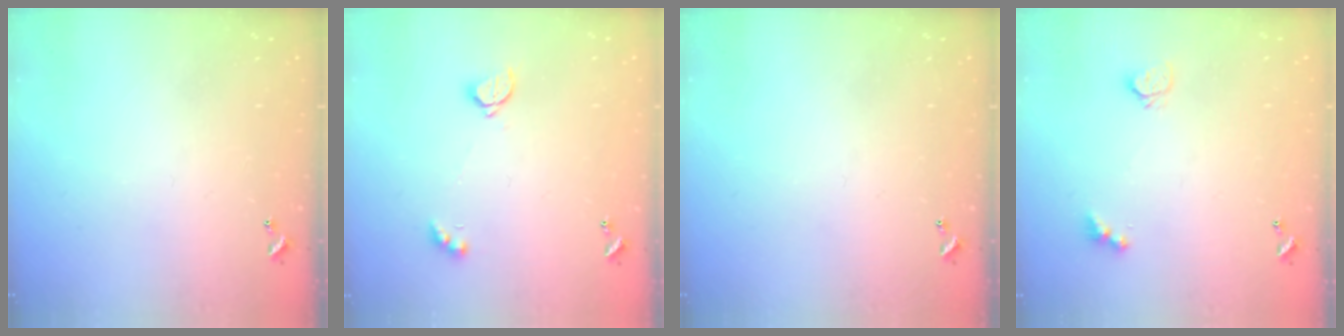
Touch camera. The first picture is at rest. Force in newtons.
{"total": 2.1, "press": 2.0, "slide": 0.5}
{"total": 0.0}
{"total": 4.9, "press": 4.9, "slide": 0.5}